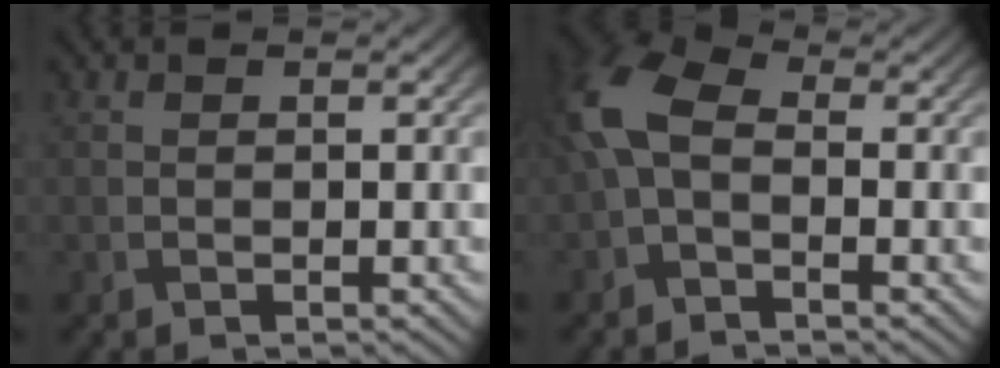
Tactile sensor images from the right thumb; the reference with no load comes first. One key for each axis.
{"total": 7.2, "fx": -1.2, "fy": 4.3, "fz": 5.7, "tx": -0.148, "ty": 0.010, "tz": -0.042}